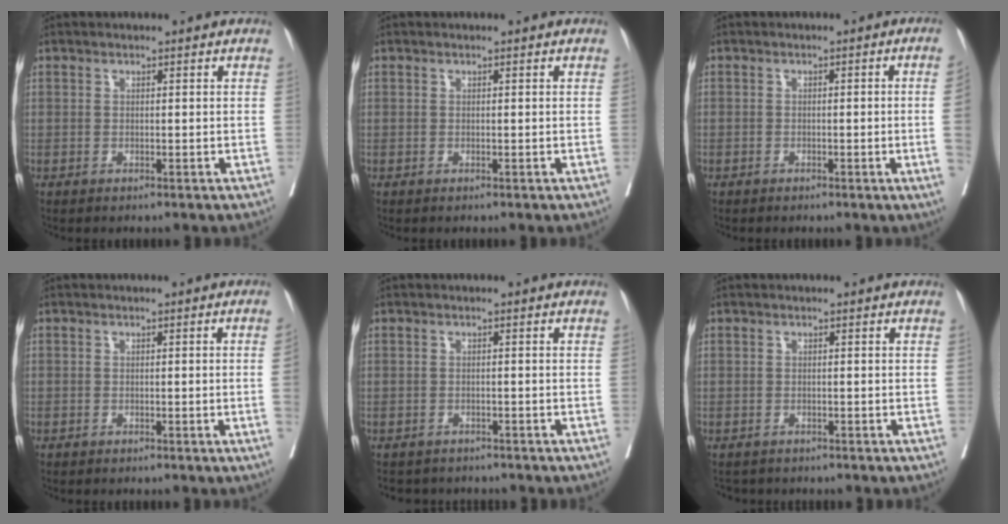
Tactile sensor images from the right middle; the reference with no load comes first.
{"total": 0.0}
{"total": 2.8, "force": [-0.7, -0.5, 2.7], "torque": [-0.034, 0.001, -0.009]}
{"total": 1.1, "force": [-0.3, -0.2, 1.0], "torque": [-0.015, 0.001, -0.004]}
{"total": 3.9, "force": [-3.5, 1.5, 0.2], "torque": [-0.001, -0.001, -0.048]}
{"total": 2.4, "force": [-2.2, 1.1, 0.1], "torque": [-0.006, -0.003, -0.033]}